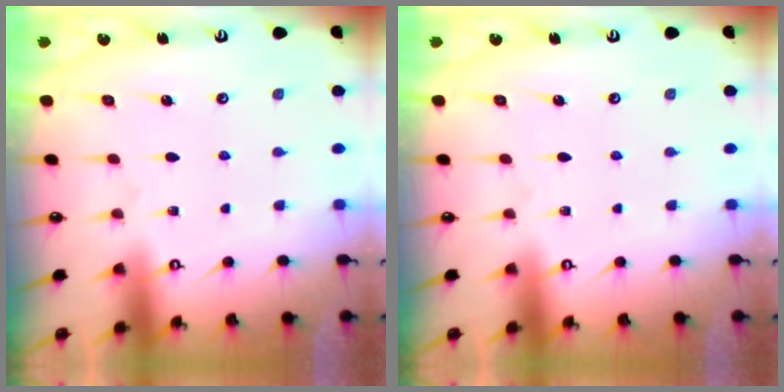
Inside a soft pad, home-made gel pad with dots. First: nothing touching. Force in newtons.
{"total": 0.0}